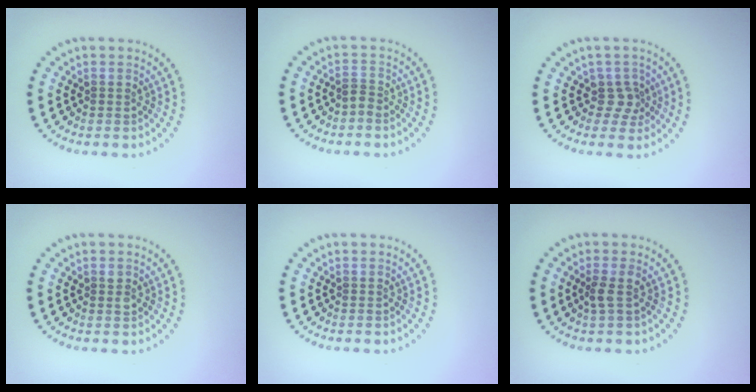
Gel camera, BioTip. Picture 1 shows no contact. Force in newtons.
{"total": 0.8, "press": 0.5, "slide": 0.6}
{"total": 1.9, "press": 1.4, "slide": 1.3}
{"total": 1.0, "press": 1.0, "slide": 0.3}
{"total": 0.0}
{"total": 1.3, "press": 1.1, "slide": 0.6}